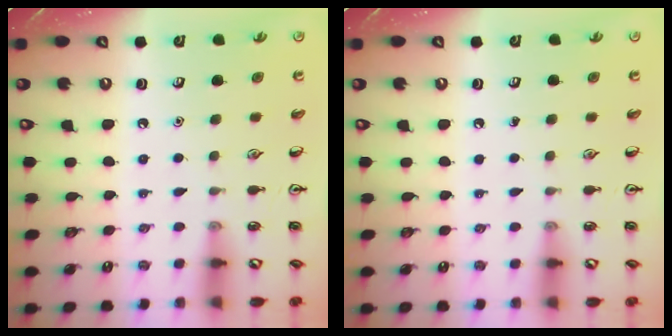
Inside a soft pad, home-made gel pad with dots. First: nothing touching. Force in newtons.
{"total": 0.0}